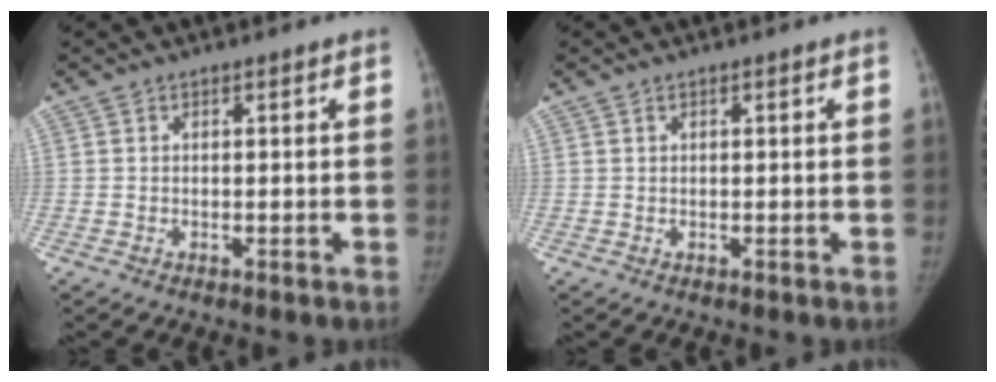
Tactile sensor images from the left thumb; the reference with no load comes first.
{"total": 0.5, "force": [0.3, 0.4, 0.2], "torque": [-0.001, -0.001, 0.004]}